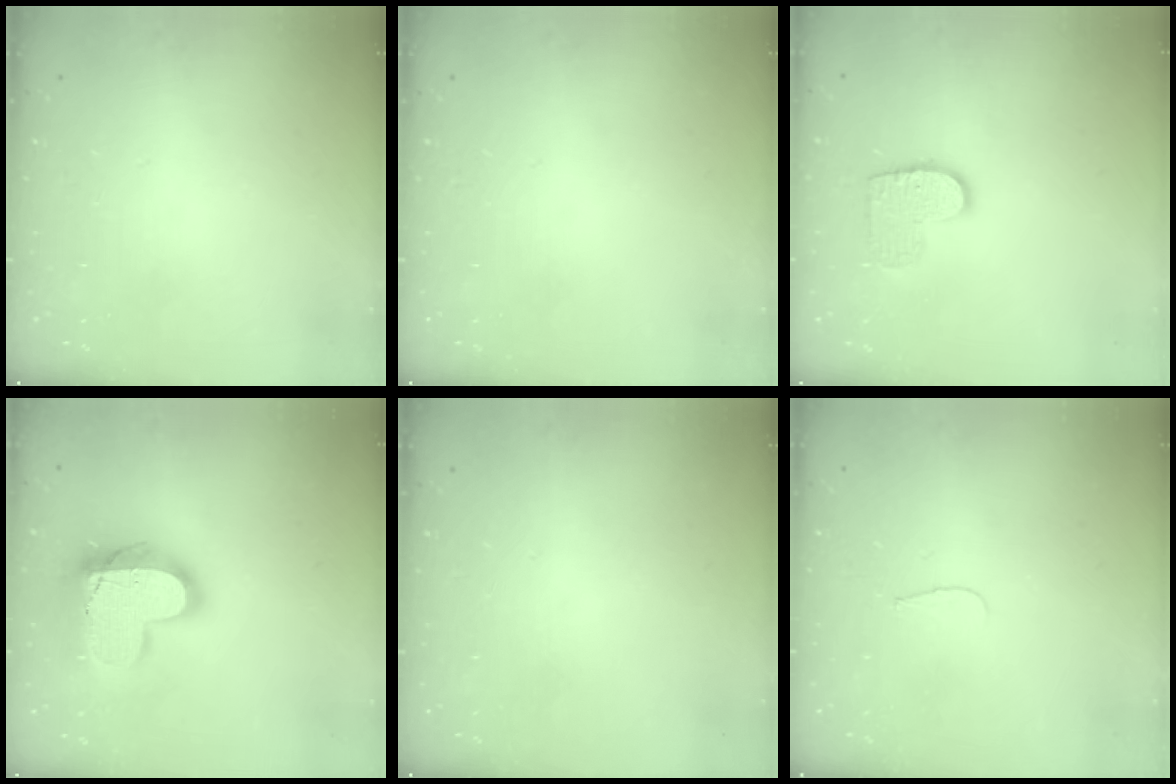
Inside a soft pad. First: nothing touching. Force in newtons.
{"total": 0.0}
{"total": 9.7, "press": 9.7, "slide": 0.3}
{"total": 17.8, "press": 17.8, "slide": 1.5}
{"total": 0.0}
{"total": 3.4, "press": 3.4, "slide": 0.3}